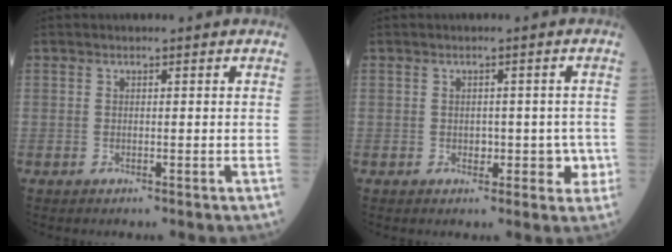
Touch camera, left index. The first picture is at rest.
{"total": 3.6, "force": [-0.8, 2.7, 2.3], "torque": [-0.017, 0.013, -0.005]}